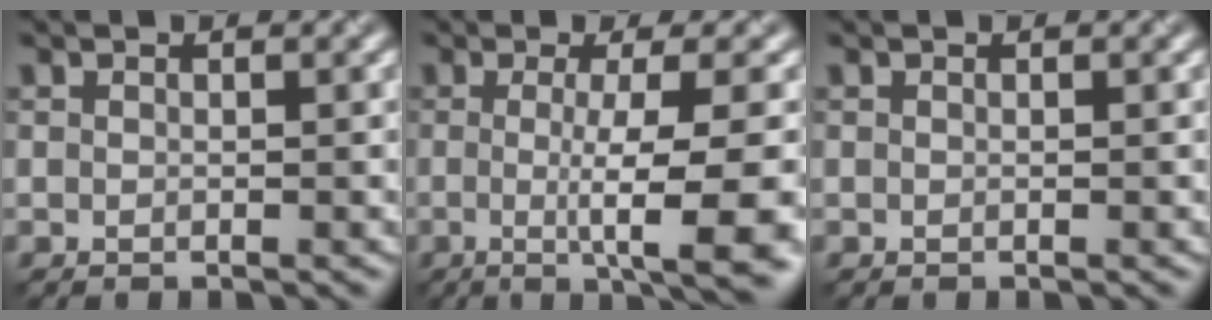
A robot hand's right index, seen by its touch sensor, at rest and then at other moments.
{"total": 9.8, "force": [-1.7, 2.3, 9.4], "torque": [-0.113, -0.015, -0.026]}
{"total": 0.0}